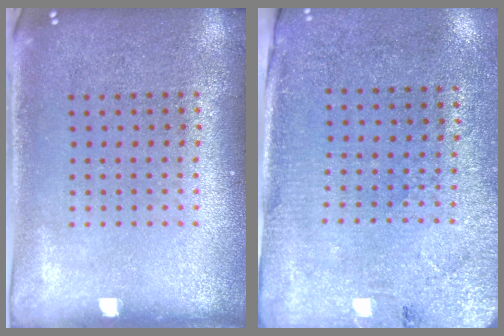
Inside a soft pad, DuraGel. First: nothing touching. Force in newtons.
{"total": 2.7, "press": 2.4, "slide": 1.3}